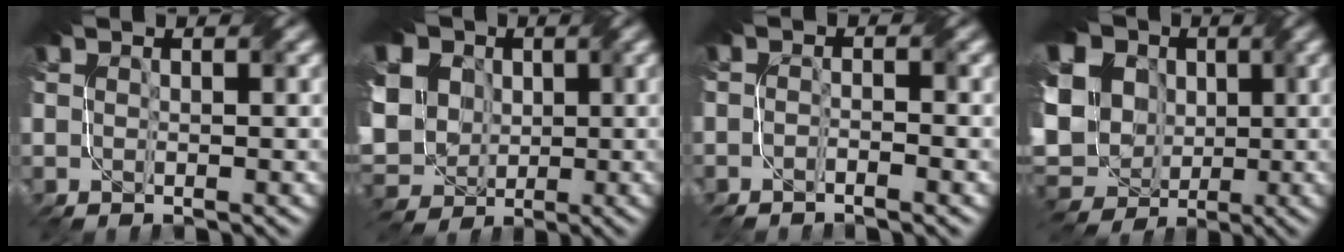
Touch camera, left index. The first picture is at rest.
{"total": 14.7, "force": [3.4, 12.7, 6.6], "torque": [-0.178, 0.025, 0.037]}
{"total": 2.0, "force": [-1.6, 0.4, 1.2], "torque": [-0.018, -0.006, -0.030]}
{"total": 15.6, "force": [1.6, 13.8, 7.0], "torque": [-0.178, 0.026, 0.007]}